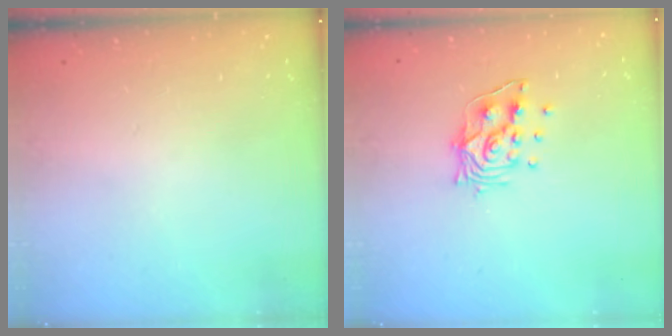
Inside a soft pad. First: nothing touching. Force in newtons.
{"total": 11.1, "press": 11.1, "slide": 1.4}